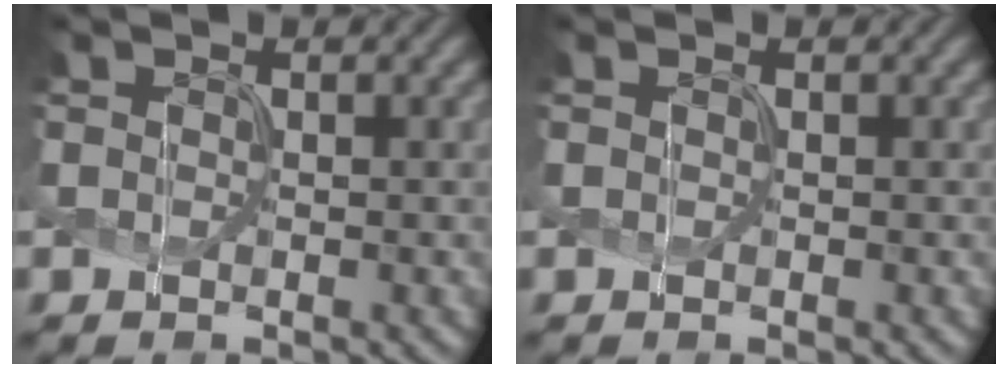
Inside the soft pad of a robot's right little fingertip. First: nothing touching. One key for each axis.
{"total": 0.0}